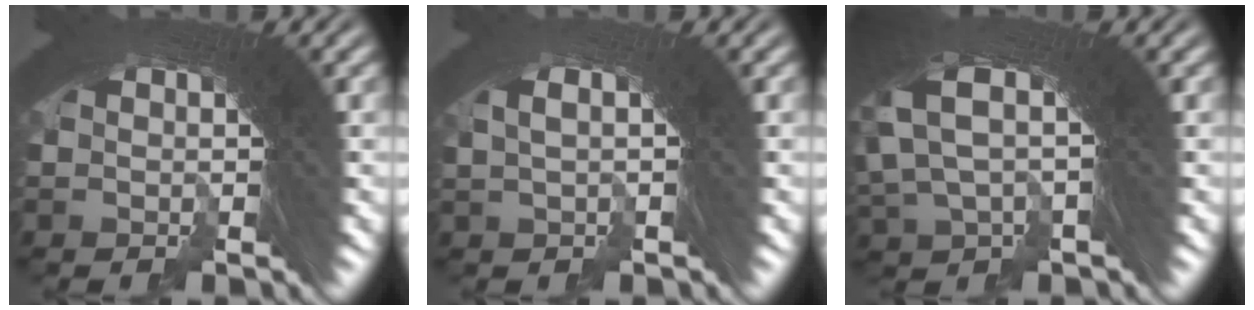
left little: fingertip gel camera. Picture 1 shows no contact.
{"total": 3.2, "force": [0.5, 2.4, 2.1], "torque": [-0.047, 0.018, -0.003]}
{"total": 8.3, "force": [1.5, 5.3, 6.2], "torque": [-0.142, 0.021, 0.010]}